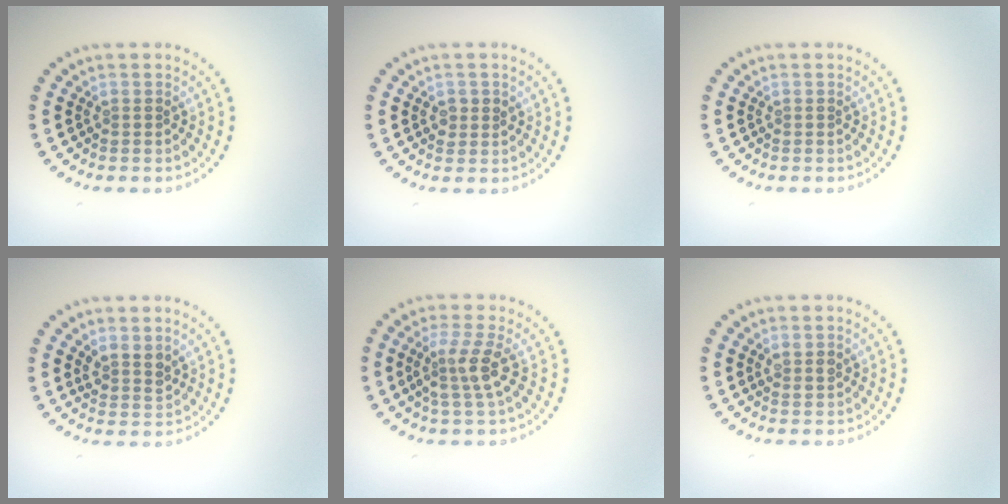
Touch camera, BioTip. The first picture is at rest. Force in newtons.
{"total": 1.4, "press": 1.3, "slide": 0.3}
{"total": 0.0}
{"total": 2.0, "press": 1.6, "slide": 1.1}
{"total": 3.0, "press": 2.3, "slide": 1.9}
{"total": 1.0, "press": 0.9, "slide": 0.5}